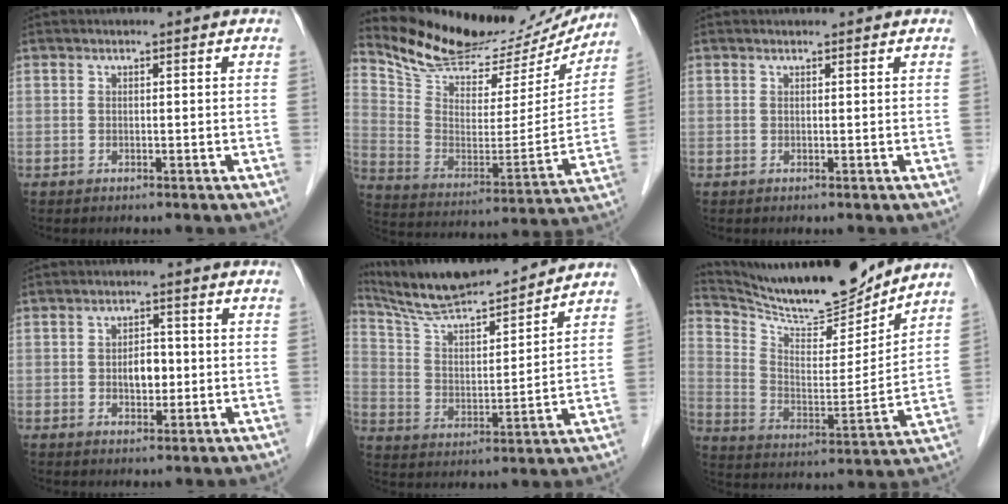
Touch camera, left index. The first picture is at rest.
{"total": 23.9, "force": [22.1, 7.0, 5.9], "torque": [-0.101, -0.032, 0.324]}
{"total": 1.0, "force": [1.0, 0.1, 0.1], "torque": [-0.009, 0.010, 0.018]}
{"total": 3.5, "force": [-0.3, 2.1, 2.8], "torque": [-0.044, 0.005, -0.001]}
{"total": 16.0, "force": [14.7, 1.6, 6.1], "torque": [-0.115, 0.011, 0.256]}
{"total": 16.0, "force": [15.3, 1.2, 4.4], "torque": [-0.094, -0.023, 0.258]}